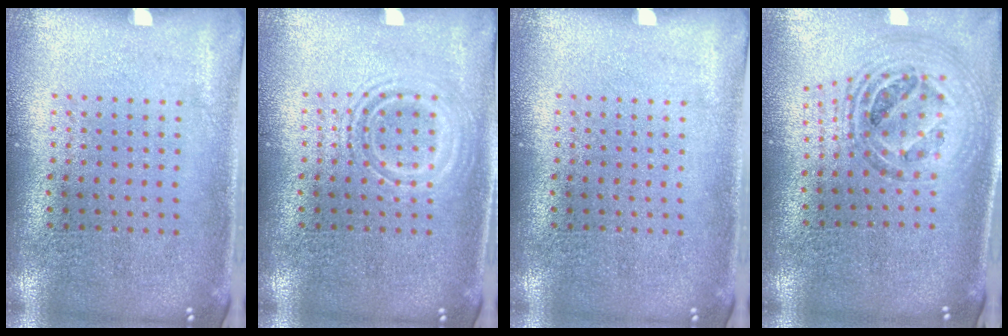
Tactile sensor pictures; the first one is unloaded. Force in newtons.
{"total": 2.1, "press": 2.1, "slide": 0.3}
{"total": 0.0}
{"total": 1.3, "press": 1.2, "slide": 0.6}